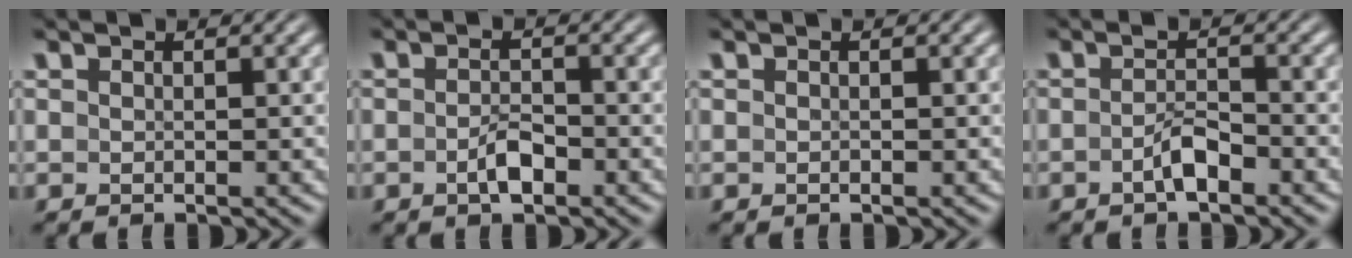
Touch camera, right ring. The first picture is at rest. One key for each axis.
{"total": 2.0, "fx": -1.2, "fy": 0.4, "fz": 1.5, "tx": -0.019, "ty": 0.000, "tz": -0.022}
{"total": 0.0}
{"total": 2.0, "fx": -1.4, "fy": 0.1, "fz": 1.3, "tx": -0.015, "ty": 0.001, "tz": -0.027}